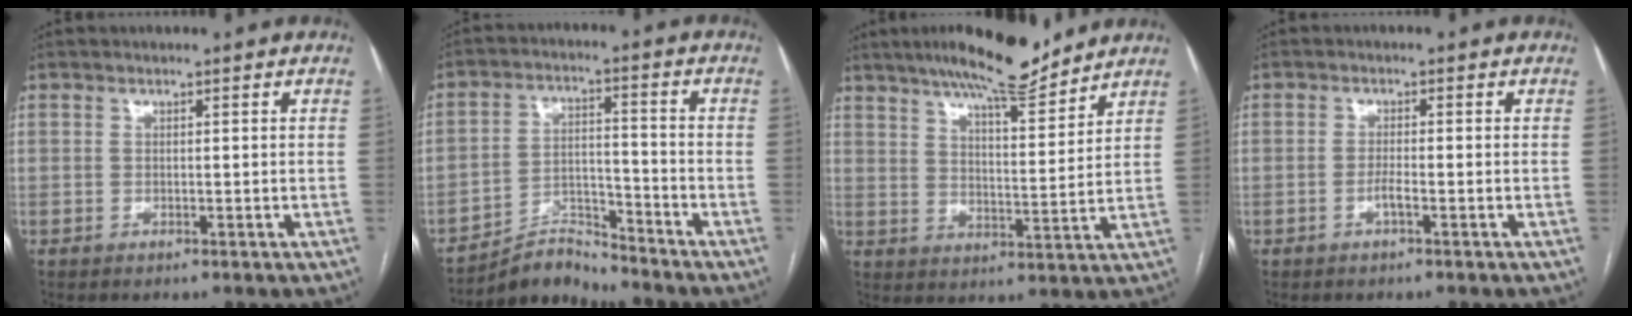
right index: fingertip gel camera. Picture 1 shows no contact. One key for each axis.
{"total": 6.3, "fx": -6.3, "fy": 0.3, "fz": -0.8, "tx": 0.016, "ty": 0.017, "tz": -0.110}
{"total": 13.3, "fx": 11.2, "fy": 1.8, "fz": 7.0, "tx": -0.113, "ty": -0.006, "tz": 0.174}
{"total": 1.6, "fx": -0.8, "fy": 0.1, "fz": 1.4, "tx": -0.025, "ty": 0.001, "tz": -0.015}